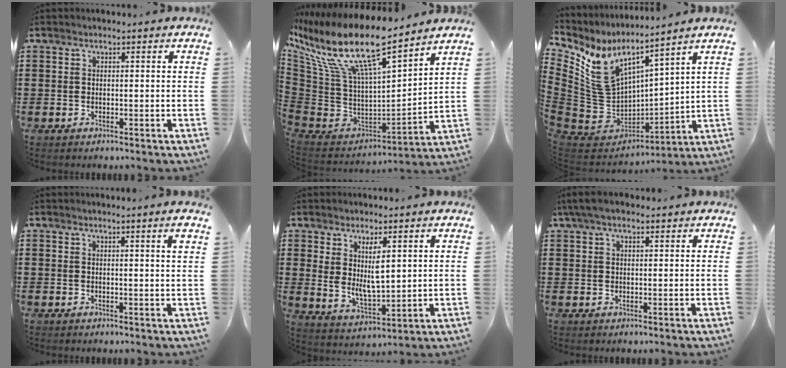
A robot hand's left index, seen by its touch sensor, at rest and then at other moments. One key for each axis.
{"total": 15.6, "fx": 10.1, "fy": 3.7, "fz": 11.2, "tx": -0.259, "ty": -0.072, "tz": 0.166}
{"total": 8.9, "fx": 6.0, "fy": 4.5, "fz": 4.7, "tx": -0.147, "ty": -0.056, "tz": 0.110}
{"total": 2.2, "fx": 1.2, "fy": -0.4, "fz": 1.7, "tx": -0.026, "ty": -0.009, "tz": 0.019}
{"total": 6.1, "fx": 2.5, "fy": 2.6, "fz": 4.9, "tx": -0.084, "ty": -0.014, "tz": 0.043}
{"total": 3.1, "fx": 1.9, "fy": 1.1, "fz": 2.2, "tx": -0.046, "ty": 0.008, "tz": 0.035}